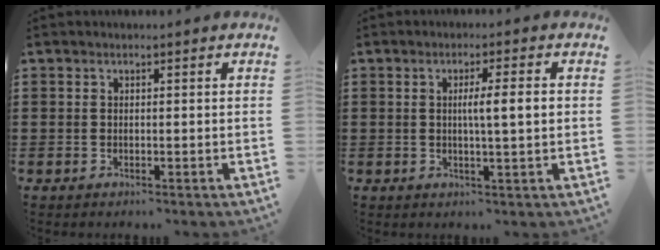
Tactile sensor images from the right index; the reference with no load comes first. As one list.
[{"total": 4.4, "force": [0.4, 0.3, 4.4], "torque": [-0.080, -0.002, 0.003]}]